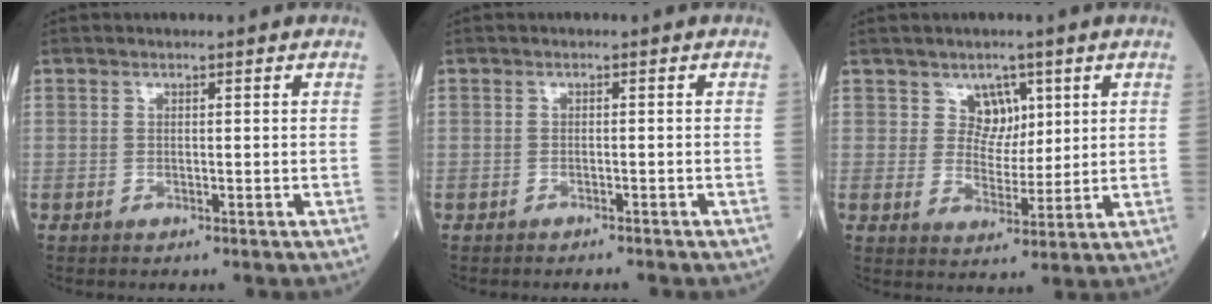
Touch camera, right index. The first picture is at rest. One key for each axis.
{"total": 3.4, "fx": -2.8, "fy": 1.1, "fz": 1.5, "tx": -0.032, "ty": -0.005, "tz": -0.033}
{"total": 4.9, "fx": 2.3, "fy": 3.8, "fz": 2.0, "tx": -0.034, "ty": 0.007, "tz": 0.045}